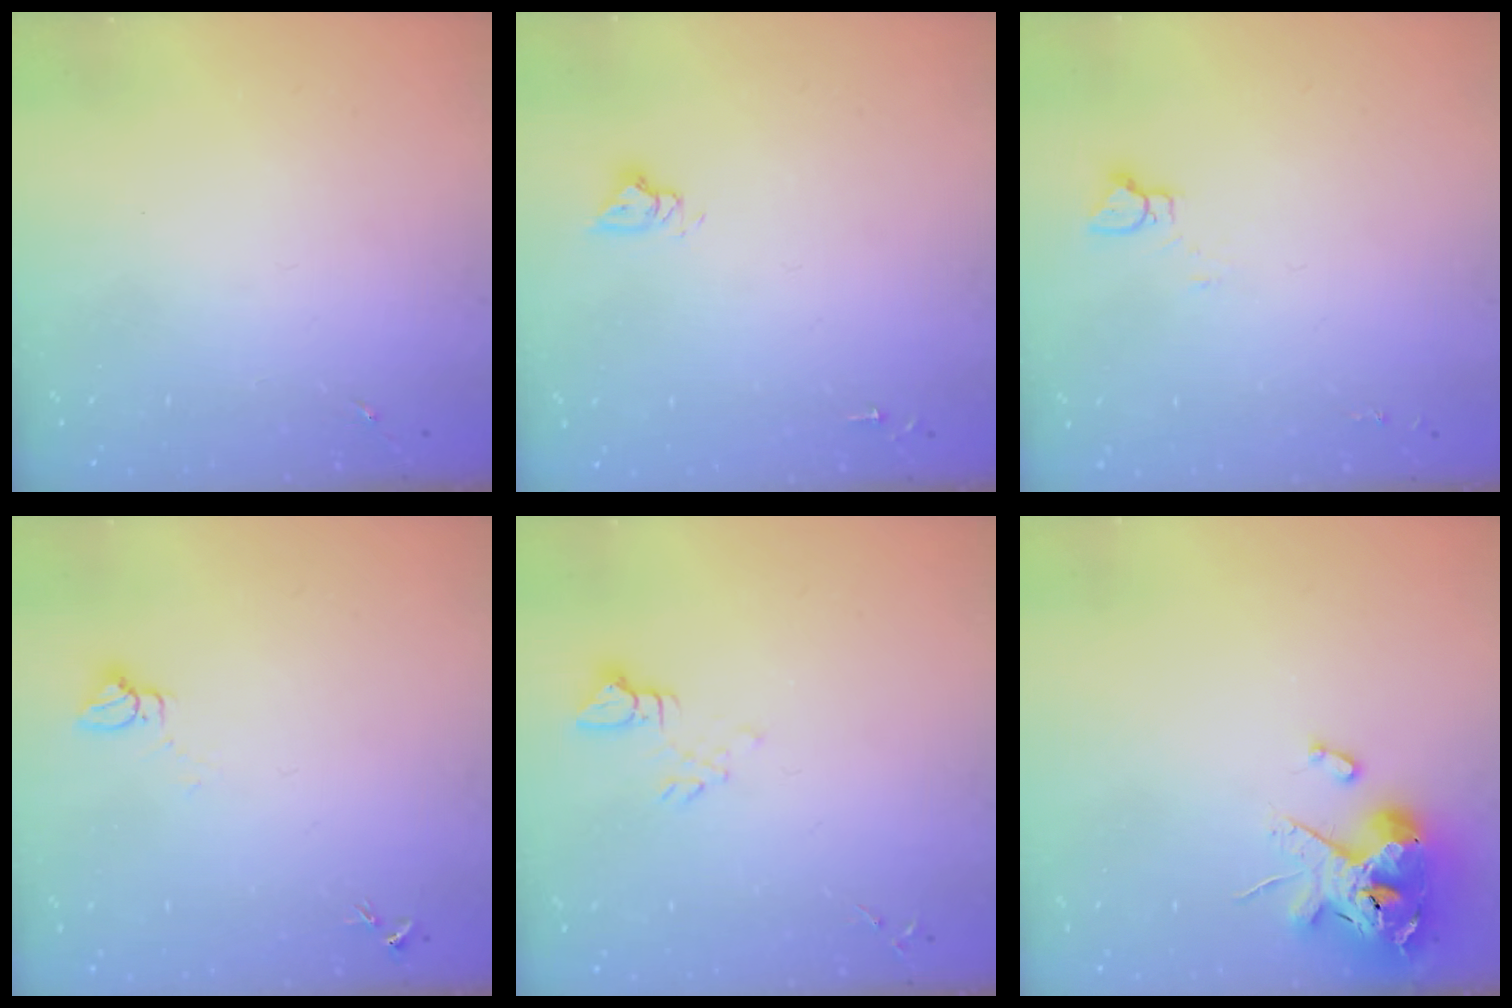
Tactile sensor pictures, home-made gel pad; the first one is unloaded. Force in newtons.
{"total": 4.8, "press": 4.8, "slide": 0.3}
{"total": 3.6, "press": 3.6, "slide": 0.3}
{"total": 3.2, "press": 3.2, "slide": 0.1}
{"total": 5.1, "press": 5.1, "slide": 0.4}
{"total": 14.4, "press": 14.3, "slide": 2.2}